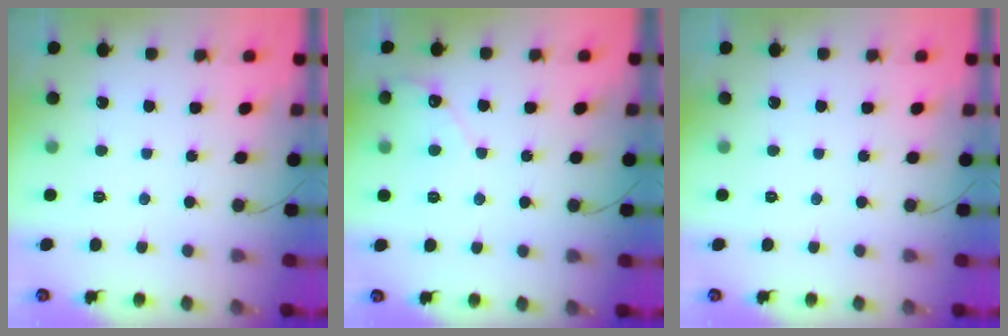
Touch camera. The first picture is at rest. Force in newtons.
{"total": 5.0, "press": 4.9, "slide": 0.5}
{"total": 0.0}